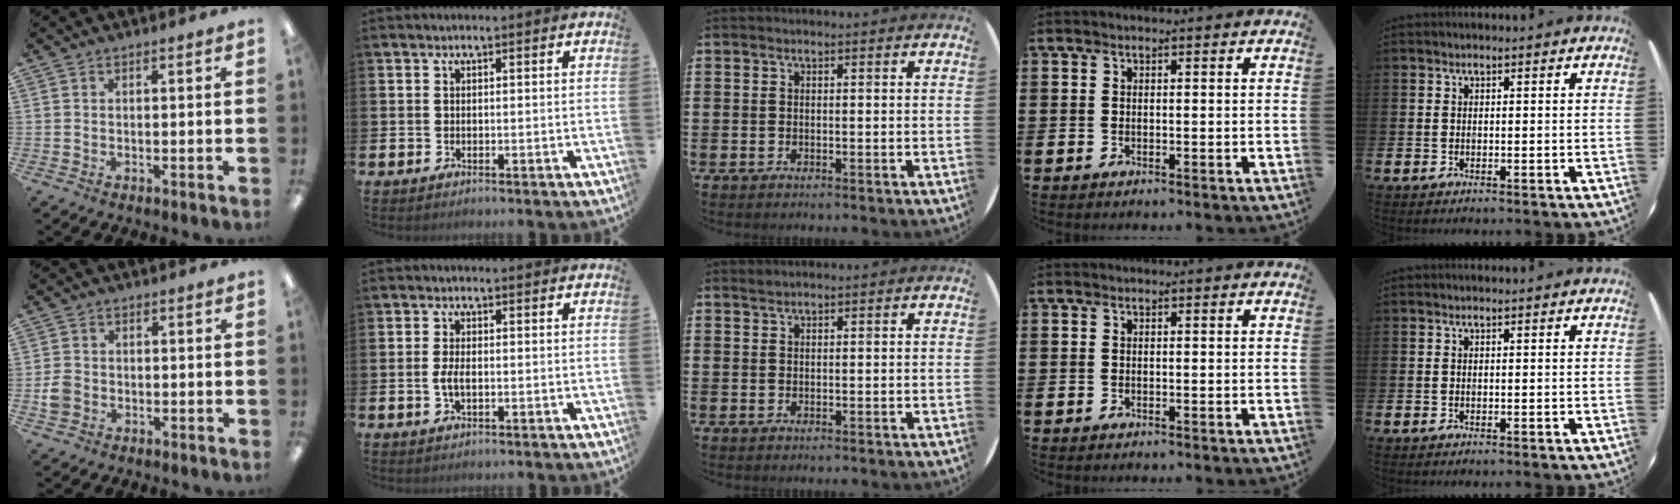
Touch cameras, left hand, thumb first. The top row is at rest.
{"thumb": {"total": 3.5, "force": [-1.0, 3.0, 1.6], "torque": [-0.016, 0.005, -0.020]}, "index": {"total": 2.3, "force": [-0.4, 1.0, 2.1], "torque": [-0.036, 0.001, -0.007]}, "middle": {"total": 0.6, "force": [0.6, -0.1, 0.0], "torque": [0.000, 0.000, 0.011]}}